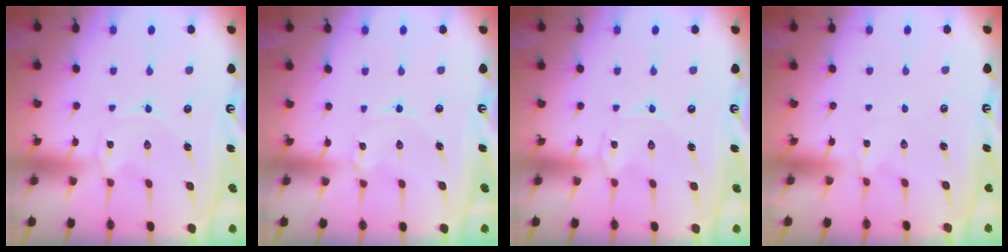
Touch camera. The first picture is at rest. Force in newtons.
{"total": 1.2, "press": 1.1, "slide": 0.1}
{"total": 0.0}
{"total": 1.6, "press": 1.6, "slide": 0.3}